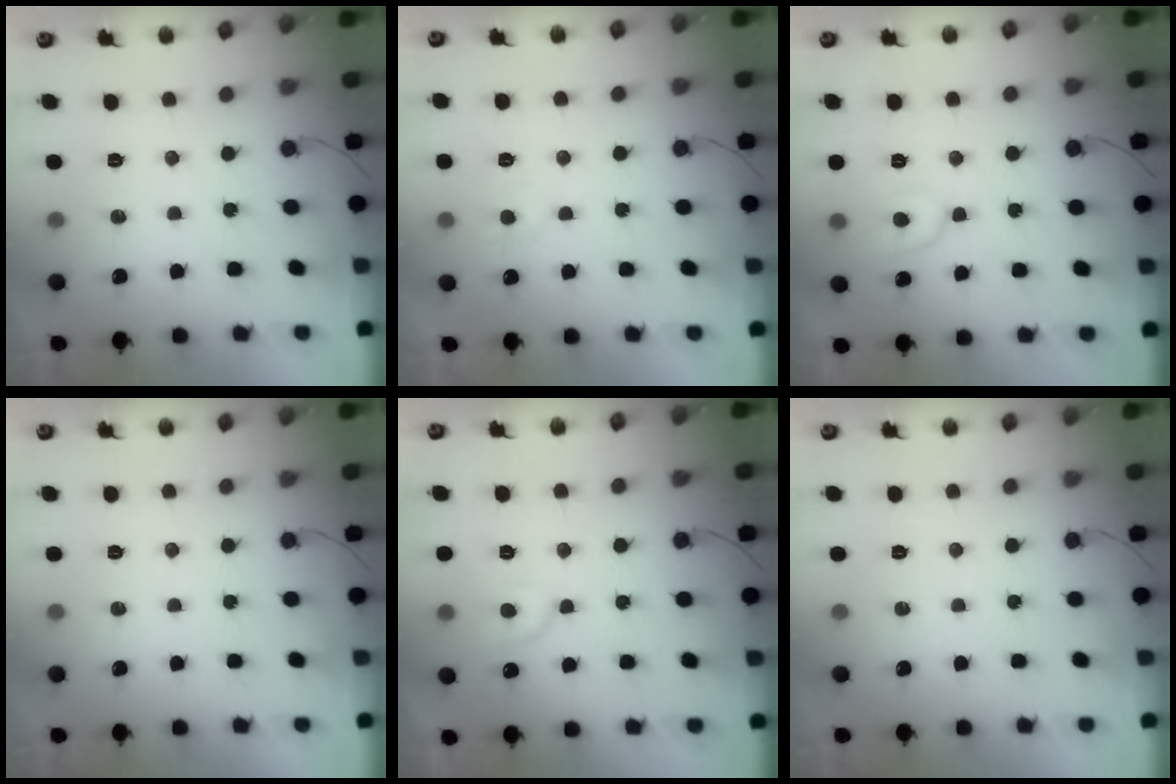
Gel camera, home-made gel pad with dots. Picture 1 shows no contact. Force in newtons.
{"total": 4.4, "press": 4.4, "slide": 0.3}
{"total": 6.9, "press": 6.8, "slide": 0.8}
{"total": 0.0}
{"total": 7.6, "press": 7.6, "slide": 0.8}
{"total": 0.0}